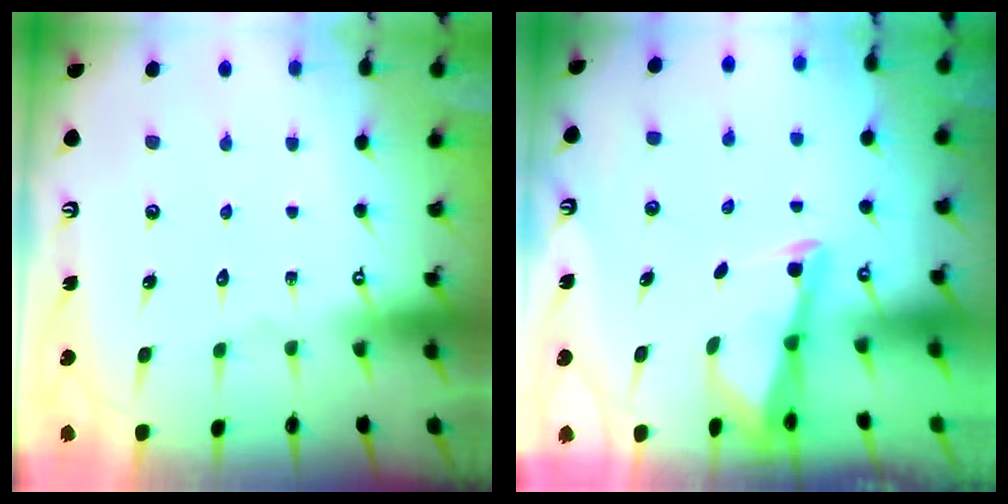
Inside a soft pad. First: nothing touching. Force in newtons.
{"total": 2.9, "press": 2.9, "slide": 0.2}